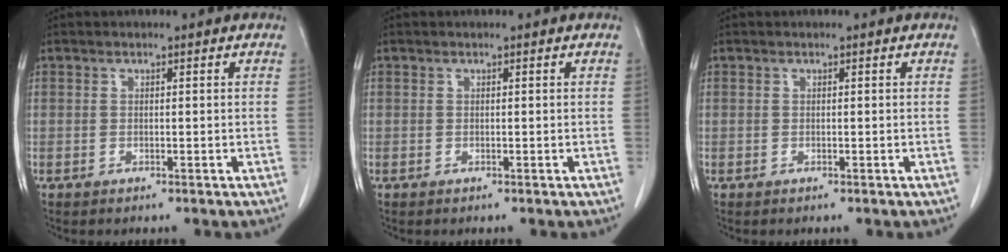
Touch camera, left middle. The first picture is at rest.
{"total": 0.0}
{"total": 0.0}